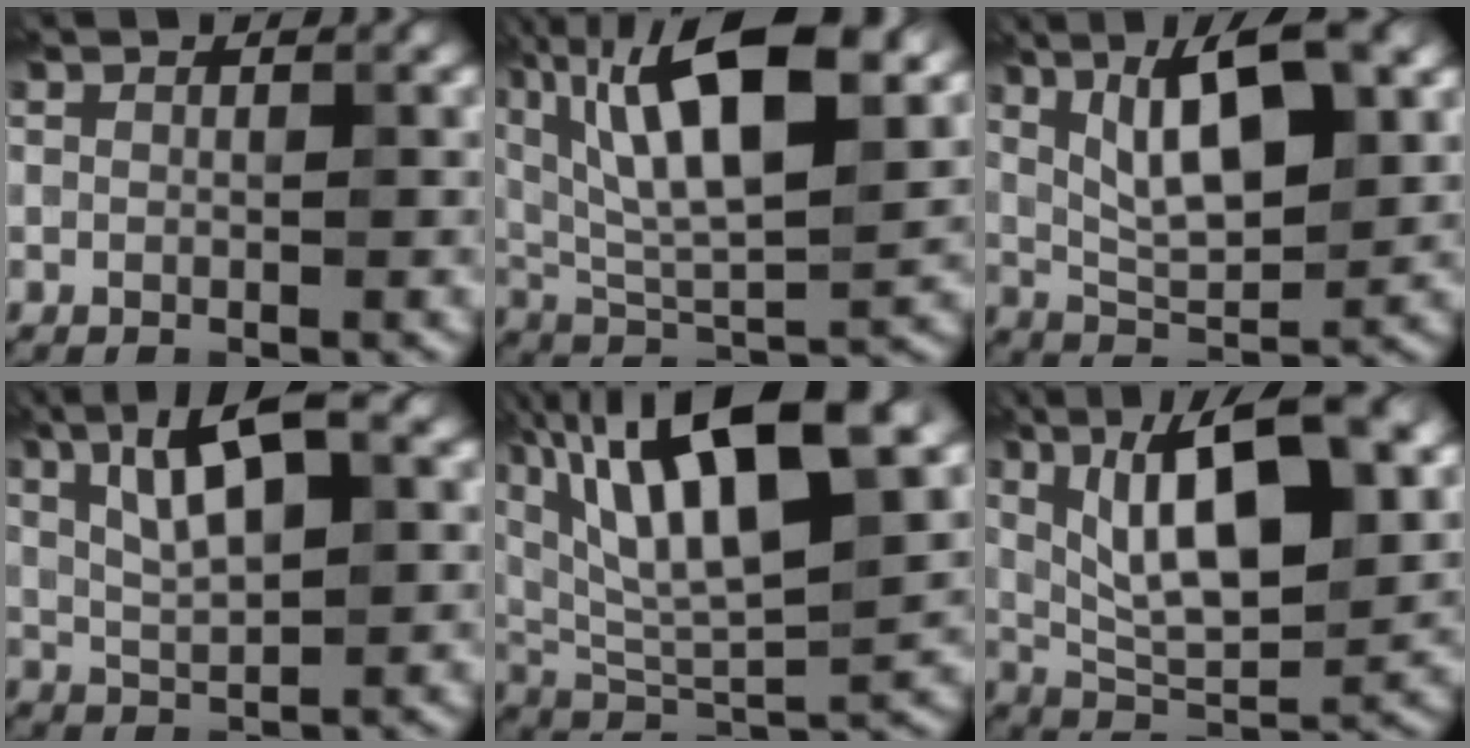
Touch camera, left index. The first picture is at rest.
{"total": 14.4, "force": [6.0, 5.4, 12.0], "torque": [-0.207, 0.015, 0.098]}
{"total": 9.9, "force": [3.9, 3.3, 8.5], "torque": [-0.144, 0.006, 0.067]}
{"total": 8.0, "force": [3.2, 2.4, 6.9], "torque": [-0.122, 0.017, 0.057]}
{"total": 14.9, "force": [7.0, 4.7, 12.3], "torque": [-0.224, 0.022, 0.115]}
{"total": 13.1, "force": [4.5, 4.6, 11.4], "torque": [-0.171, 0.011, 0.070]}